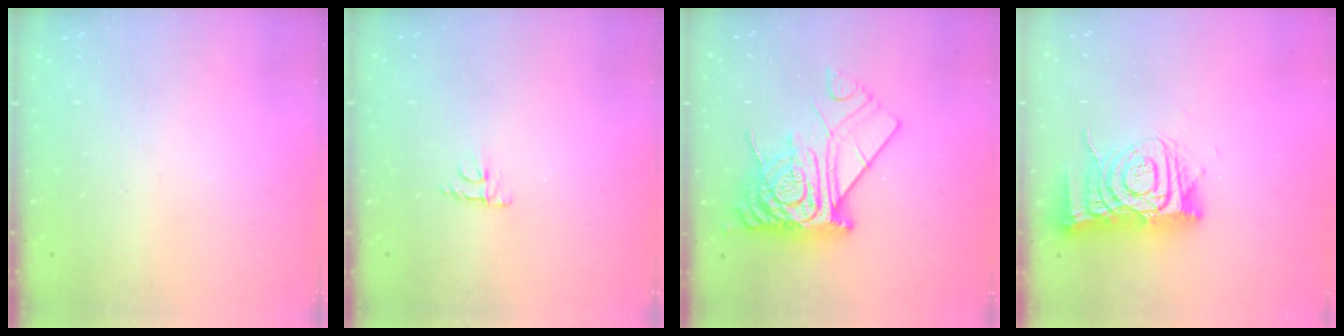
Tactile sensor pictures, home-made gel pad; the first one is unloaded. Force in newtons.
{"total": 4.1, "press": 4.0, "slide": 0.7}
{"total": 15.8, "press": 15.8, "slide": 1.6}
{"total": 12.6, "press": 12.6, "slide": 1.1}